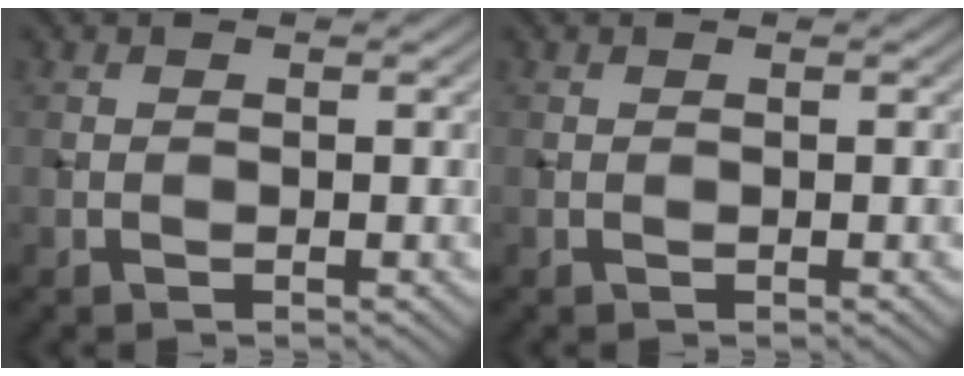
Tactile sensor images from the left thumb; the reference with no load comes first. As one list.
[{"total": 0.0}]